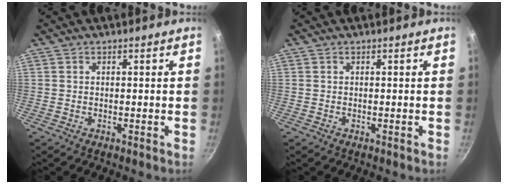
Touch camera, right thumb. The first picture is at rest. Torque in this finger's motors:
{"motor_torque": [0.00, 0.00, 0.04, -0.04, 0.00]}